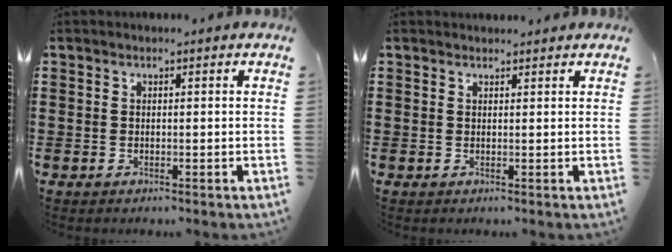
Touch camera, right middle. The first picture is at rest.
{"total": 1.1, "force": [1.1, 0.3, 0.1], "torque": [0.006, -0.002, 0.018]}